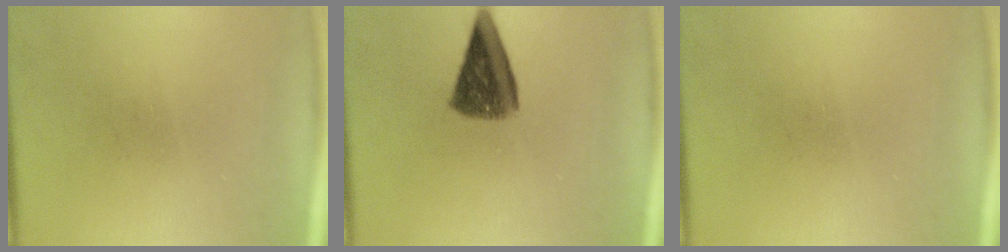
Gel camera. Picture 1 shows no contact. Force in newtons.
{"total": 8.1}
{"total": 0.0}